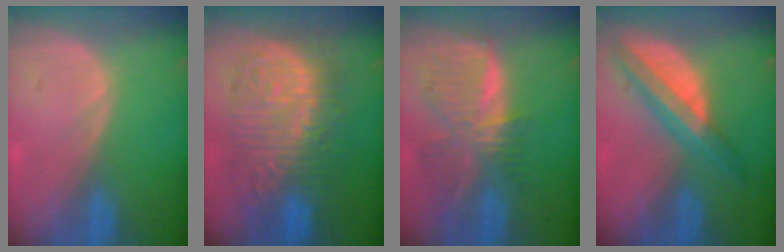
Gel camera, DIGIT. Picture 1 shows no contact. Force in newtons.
{"total": 13.4, "press": 13.3, "slide": 1.4}
{"total": 8.9, "press": 7.7, "slide": 4.5}
{"total": 7.9, "press": 6.6, "slide": 4.2}